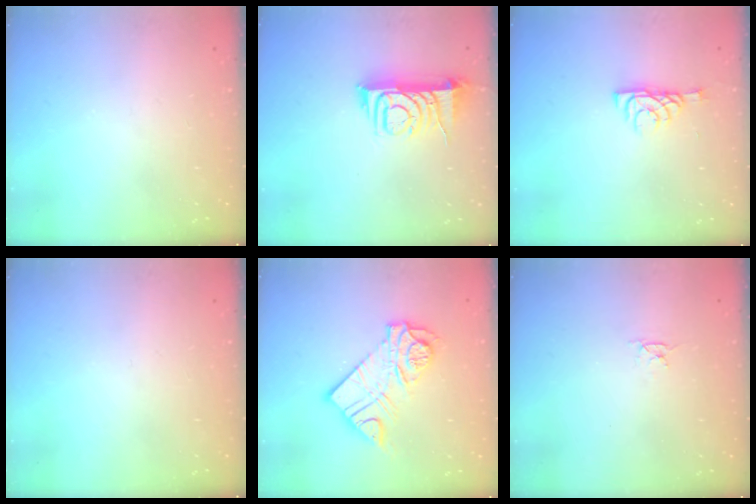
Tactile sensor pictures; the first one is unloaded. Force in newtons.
{"total": 9.0, "press": 9.0, "slide": 0.7}
{"total": 6.0, "press": 6.0, "slide": 0.7}
{"total": 0.0}
{"total": 13.1, "press": 13.0, "slide": 1.3}
{"total": 2.8, "press": 2.8, "slide": 0.3}